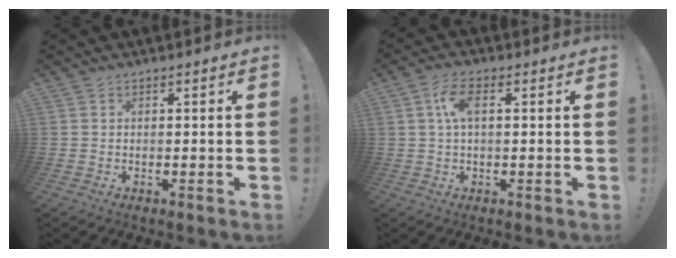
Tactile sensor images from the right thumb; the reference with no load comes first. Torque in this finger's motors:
{"motor_torque": [0.85, 0.77, 1.02, -0.21, -0.02]}